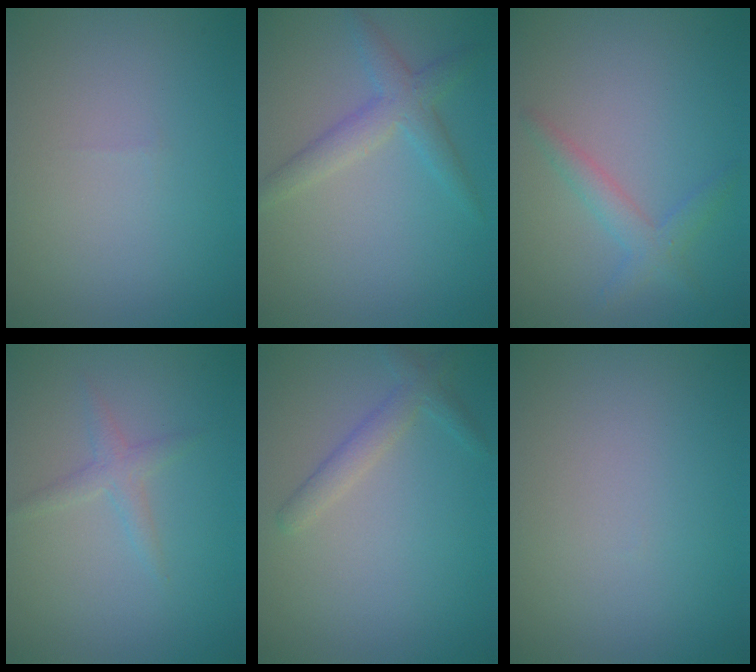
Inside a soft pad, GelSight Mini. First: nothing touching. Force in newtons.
{"total": 3.0, "press": 3.0, "slide": 0.1}
{"total": 2.2, "press": 2.2, "slide": 0.0}
{"total": 1.5, "press": 1.5, "slide": 0.1}
{"total": 2.0, "press": 2.0, "slide": 0.1}
{"total": 0.0}